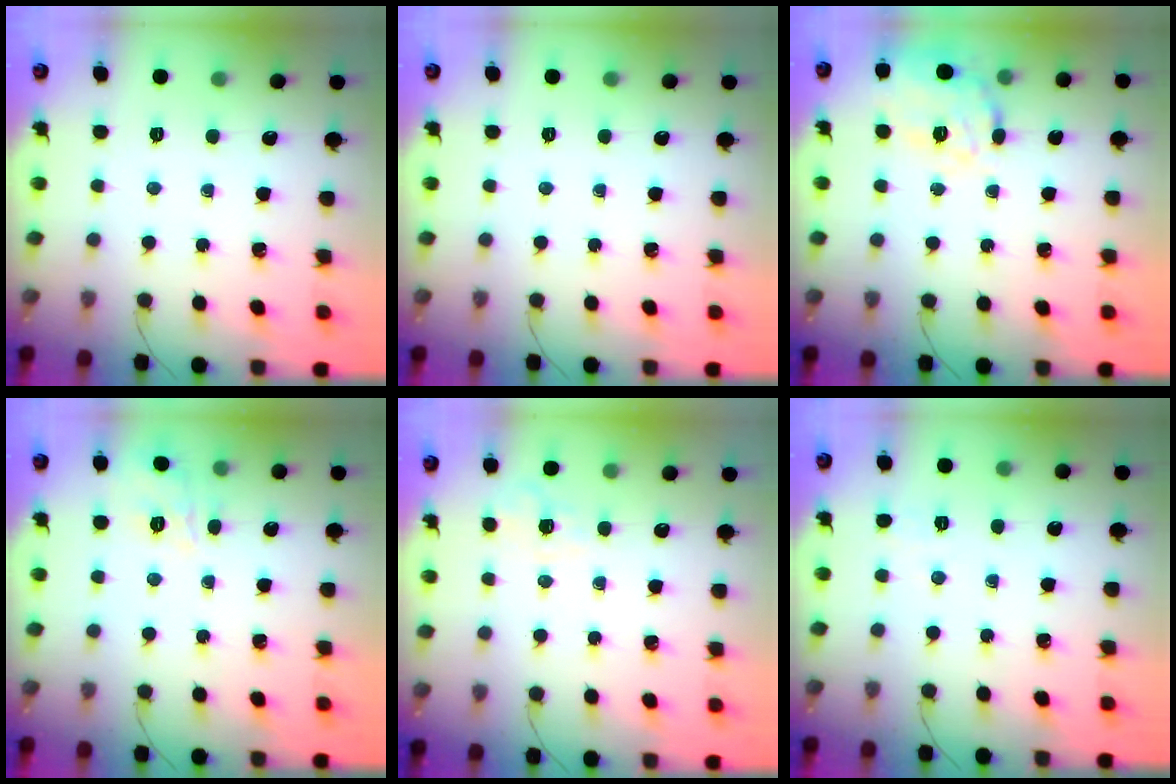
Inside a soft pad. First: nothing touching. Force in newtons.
{"total": 0.0}
{"total": 12.3, "press": 12.1, "slide": 1.8}
{"total": 7.2, "press": 7.2, "slide": 1.1}
{"total": 1.9, "press": 0.8, "slide": 1.8}
{"total": 1.2, "press": 0.3, "slide": 1.2}